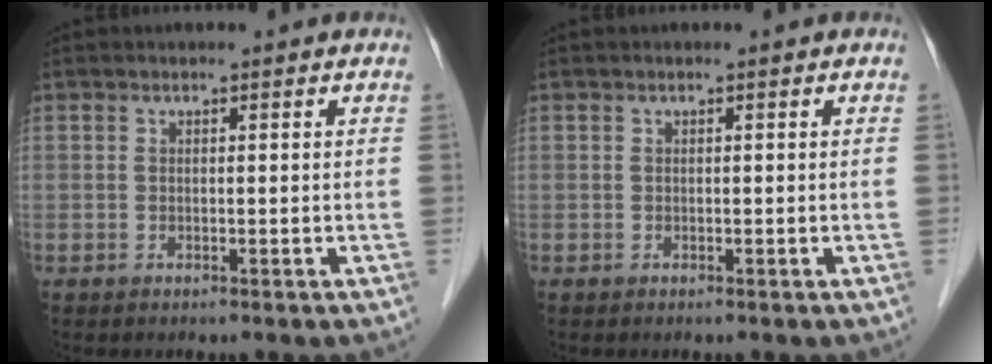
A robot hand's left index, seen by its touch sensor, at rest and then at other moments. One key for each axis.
{"total": 0.0}